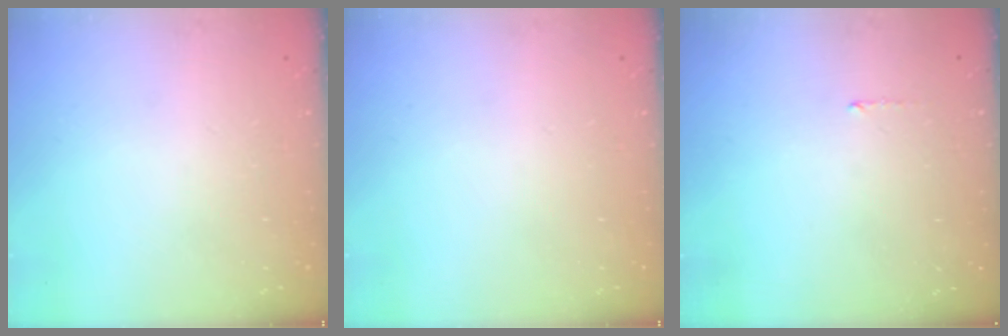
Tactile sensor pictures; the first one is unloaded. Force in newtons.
{"total": 0.0}
{"total": 4.5, "press": 4.5, "slide": 0.4}